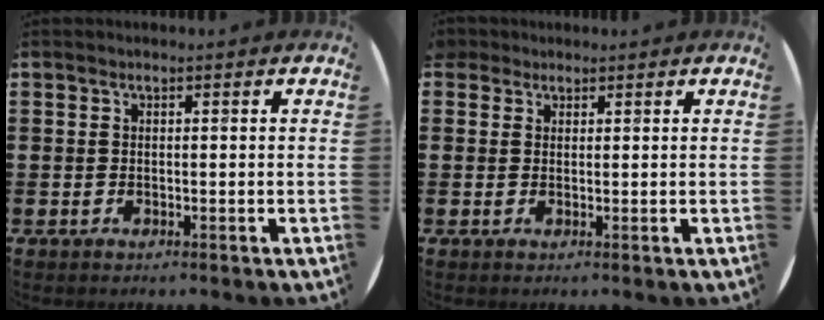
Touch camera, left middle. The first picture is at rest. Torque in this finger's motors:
{"motor_torque": [0.34, -1.29, 0.45, 0.21]}